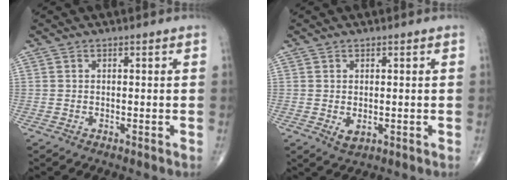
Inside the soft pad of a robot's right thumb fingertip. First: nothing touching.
{"total": 2.1, "force": [-0.2, 1.3, 1.6], "torque": [-0.022, -0.003, 0.005]}